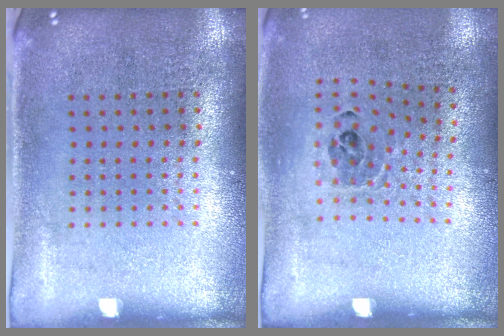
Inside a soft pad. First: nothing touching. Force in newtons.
{"total": 0.9, "press": 0.8, "slide": 0.5}